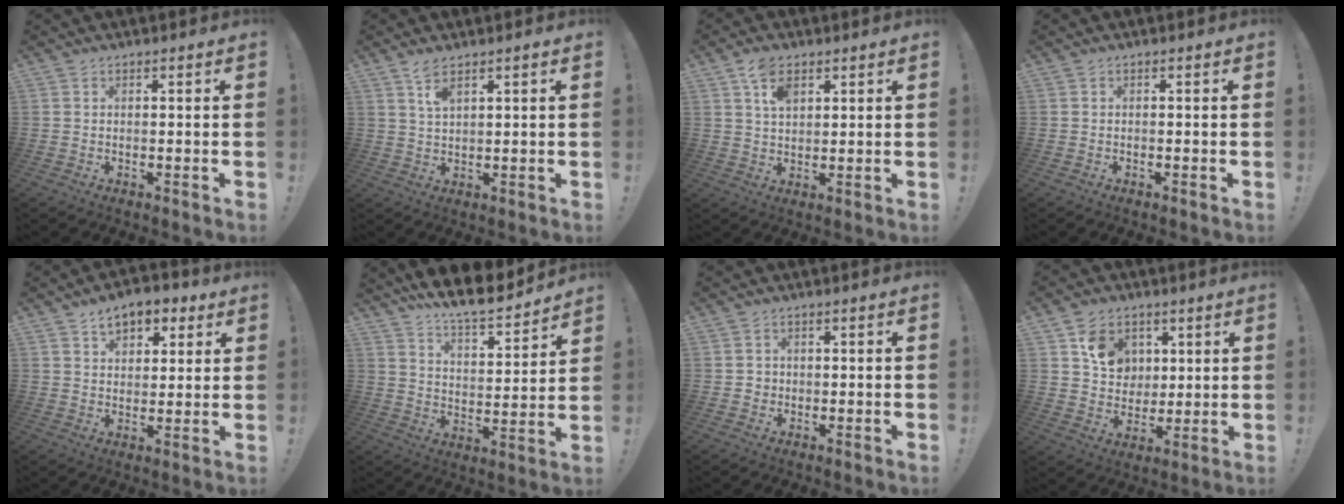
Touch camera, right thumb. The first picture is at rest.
{"total": 4.4, "force": [2.8, 1.2, 3.1], "torque": [-0.060, -0.006, 0.047]}
{"total": 6.7, "force": [3.4, 3.7, 4.4], "torque": [-0.076, -0.005, 0.063]}
{"total": 0.0}
{"total": 8.1, "force": [4.3, 5.5, 4.2], "torque": [-0.053, -0.015, 0.078]}
{"total": 11.5, "force": [10.3, 2.0, 4.6], "torque": [-0.089, -0.085, 0.181]}
{"total": 1.9, "force": [-0.5, 1.7, 0.5], "torque": [-0.002, 0.001, -0.010]}
{"total": 10.5, "force": [4.2, 8.8, 3.9], "torque": [-0.046, -0.019, 0.085]}